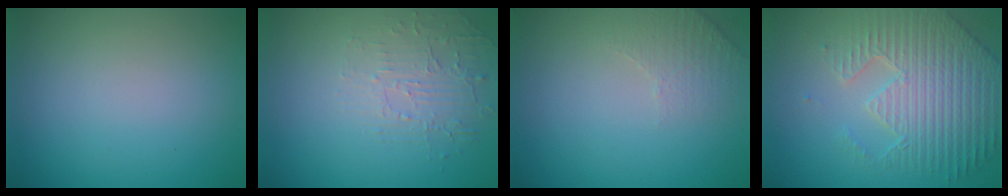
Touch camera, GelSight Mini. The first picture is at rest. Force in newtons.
{"total": 1.9, "press": 1.0, "slide": 1.6}
{"total": 2.1, "press": 2.0, "slide": 0.5}
{"total": 7.1, "press": 5.5, "slide": 4.5}